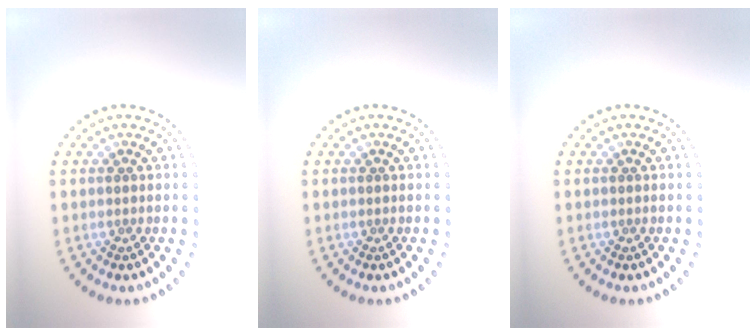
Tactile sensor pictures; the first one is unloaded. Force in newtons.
{"total": 0.0}
{"total": 0.0}